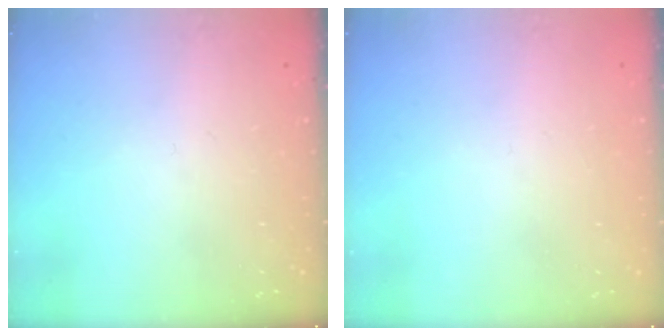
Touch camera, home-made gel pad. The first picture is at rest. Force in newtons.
{"total": 0.0}